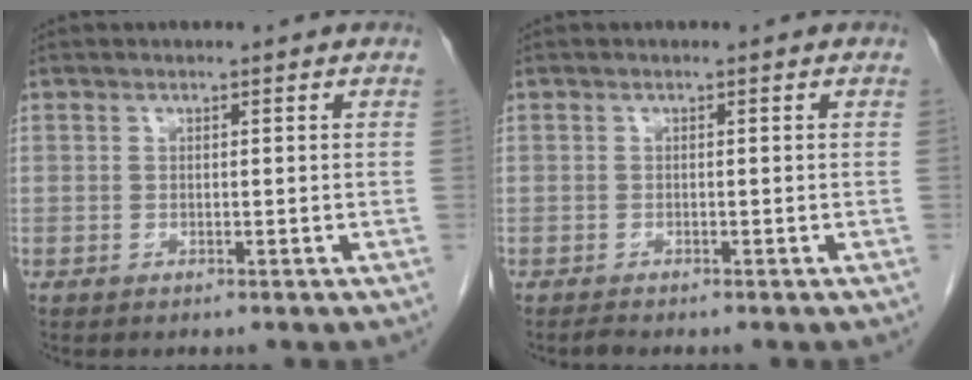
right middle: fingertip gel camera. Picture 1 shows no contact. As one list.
[{"total": 0.5, "force": [-0.5, -0.1, 0.1], "torque": [-0.008, -0.002, -0.012]}]